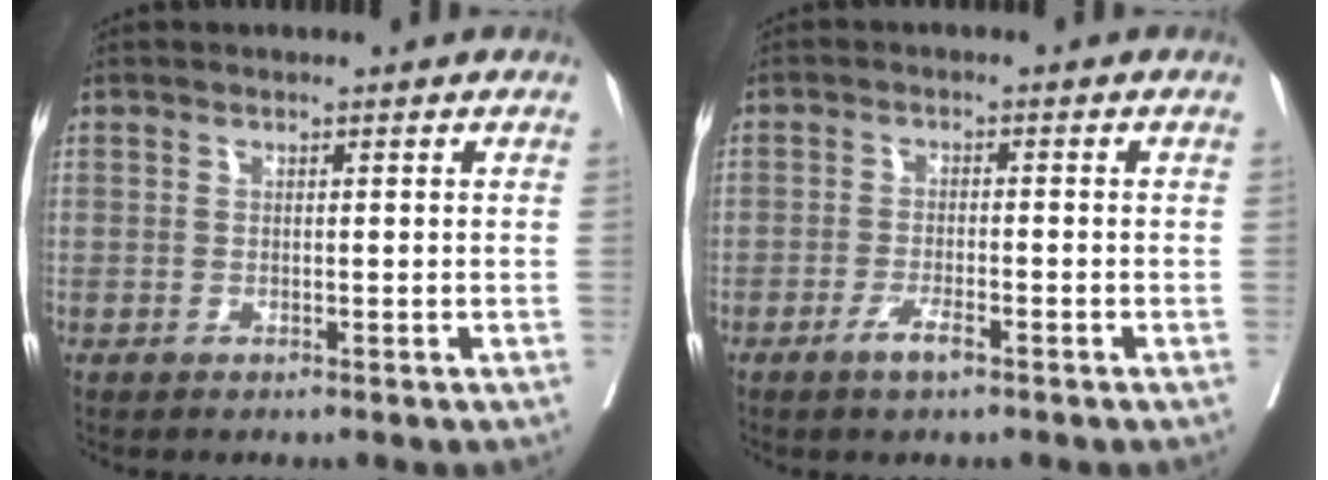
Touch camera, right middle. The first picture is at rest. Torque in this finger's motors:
{"motor_torque": [0.75, -1.05, 0.13, 0.03]}